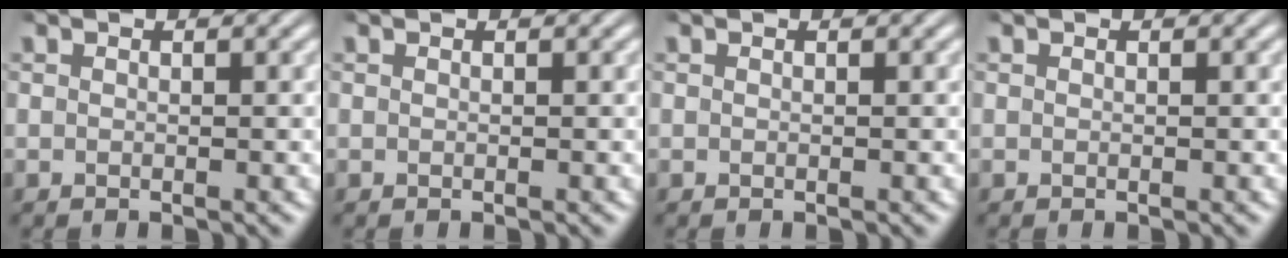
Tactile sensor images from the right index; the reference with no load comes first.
{"total": 0.0}
{"total": 0.0}
{"total": 0.0}